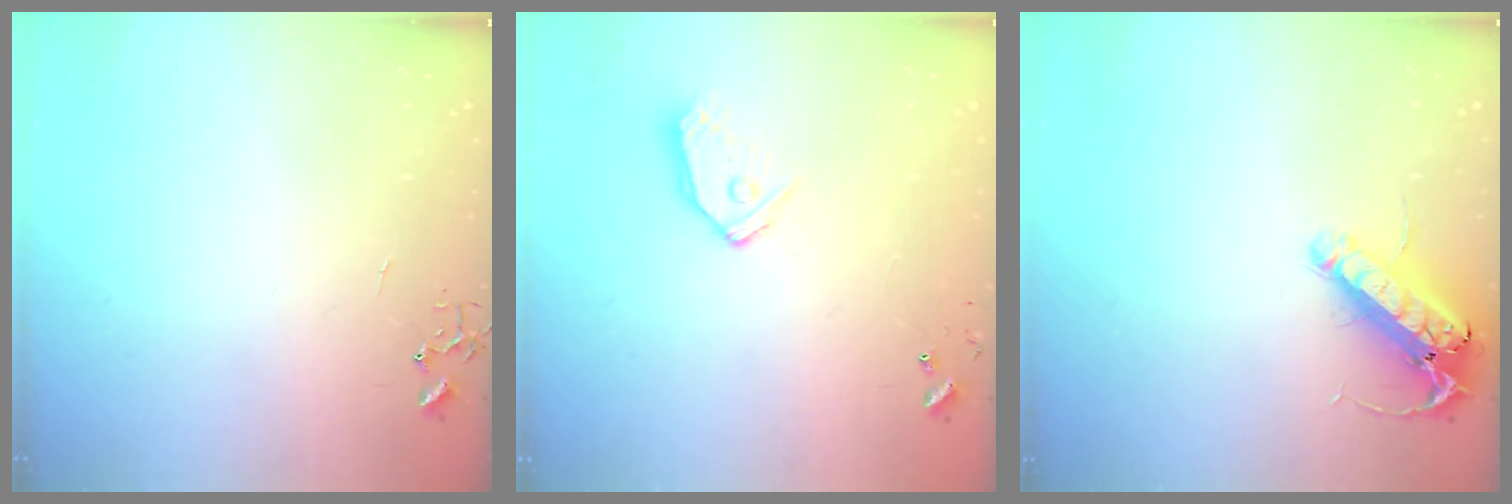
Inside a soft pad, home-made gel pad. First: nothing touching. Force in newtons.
{"total": 10.1, "press": 10.1, "slide": 1.2}
{"total": 14.7, "press": 14.5, "slide": 2.6}